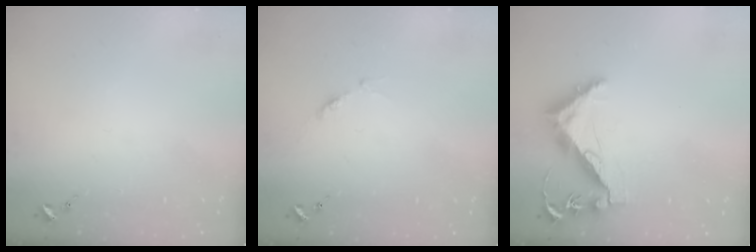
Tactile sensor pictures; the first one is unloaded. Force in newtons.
{"total": 4.7, "press": 4.7, "slide": 0.5}
{"total": 9.7, "press": 9.6, "slide": 1.0}